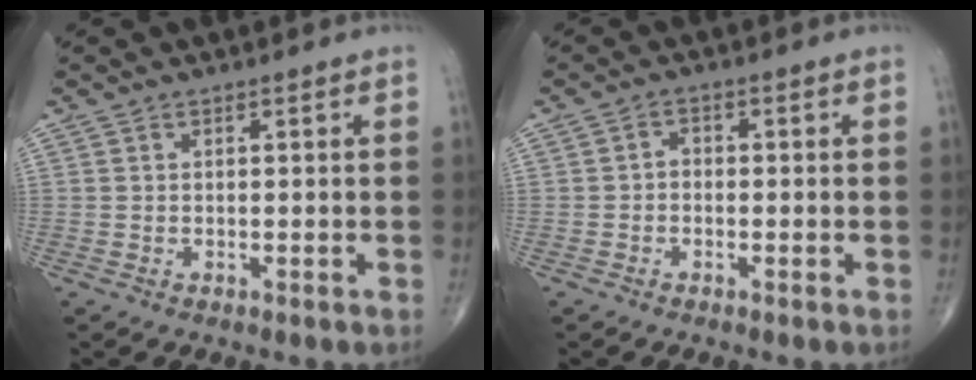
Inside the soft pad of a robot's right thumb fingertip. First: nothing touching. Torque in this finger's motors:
{"motor_torque": [-0.33, 0.25, 0.20, 0.05, 0.00]}